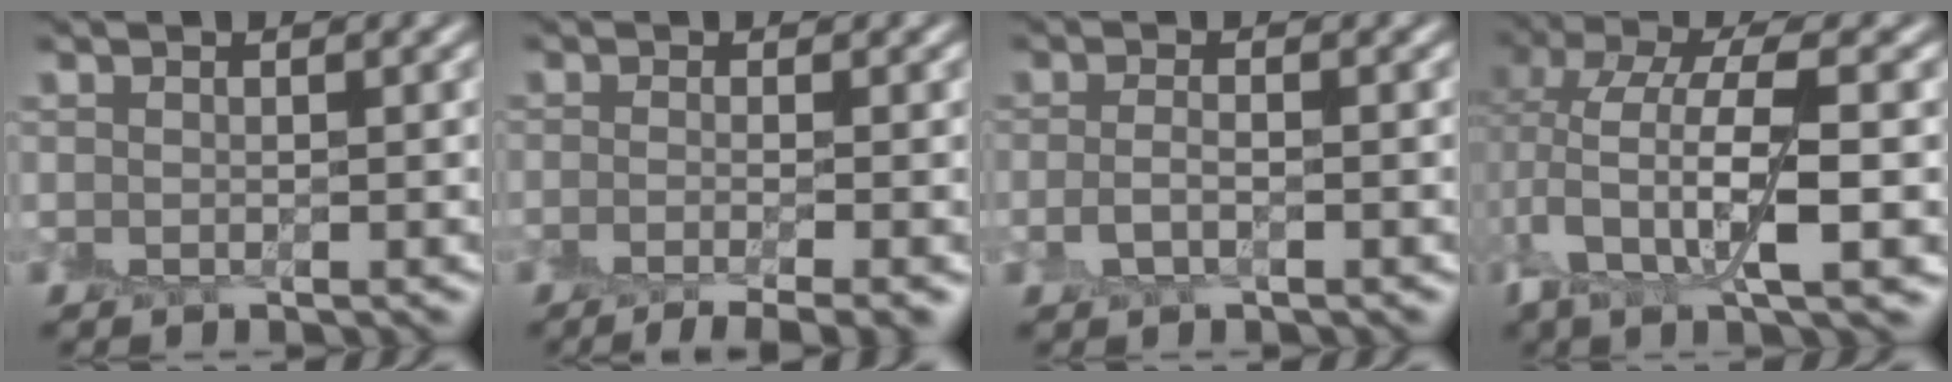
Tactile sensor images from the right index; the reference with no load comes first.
{"total": 4.6, "force": [-2.1, 1.3, 3.8], "torque": [-0.038, -0.004, -0.041]}
{"total": 1.4, "force": [-0.5, 0.6, 1.1], "torque": [-0.029, 0.001, -0.012]}
{"total": 7.6, "force": [0.5, 2.4, 7.2], "torque": [-0.142, 0.008, 0.004]}